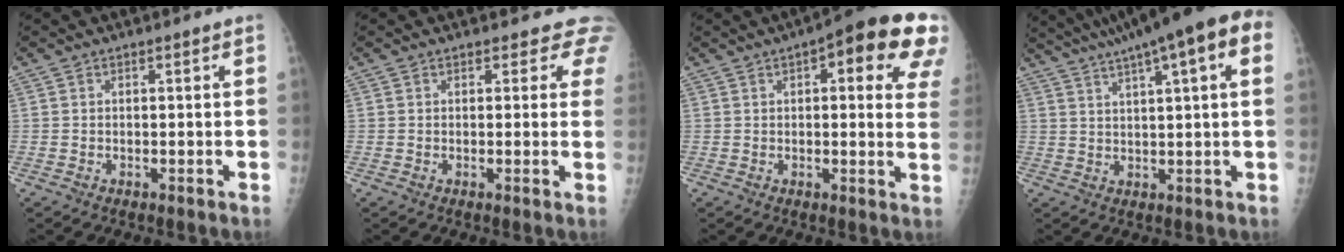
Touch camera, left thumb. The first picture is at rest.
{"total": 4.0, "force": [3.4, 2.0, 0.1], "torque": [0.035, -0.016, 0.014]}
{"total": 17.3, "force": [8.0, 5.4, 14.4], "torque": [-0.153, -0.011, 0.084]}
{"total": 17.5, "force": [9.2, 3.1, 14.5], "torque": [-0.227, 0.030, 0.129]}